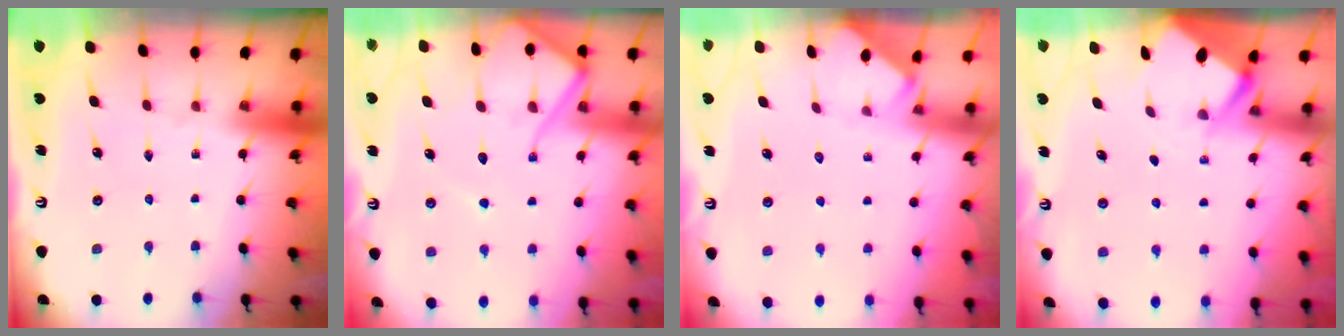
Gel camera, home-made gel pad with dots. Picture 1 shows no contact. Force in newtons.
{"total": 11.9, "press": 11.8, "slide": 1.1}
{"total": 2.7, "press": 2.6, "slide": 0.4}
{"total": 2.9, "press": 2.9, "slide": 0.3}